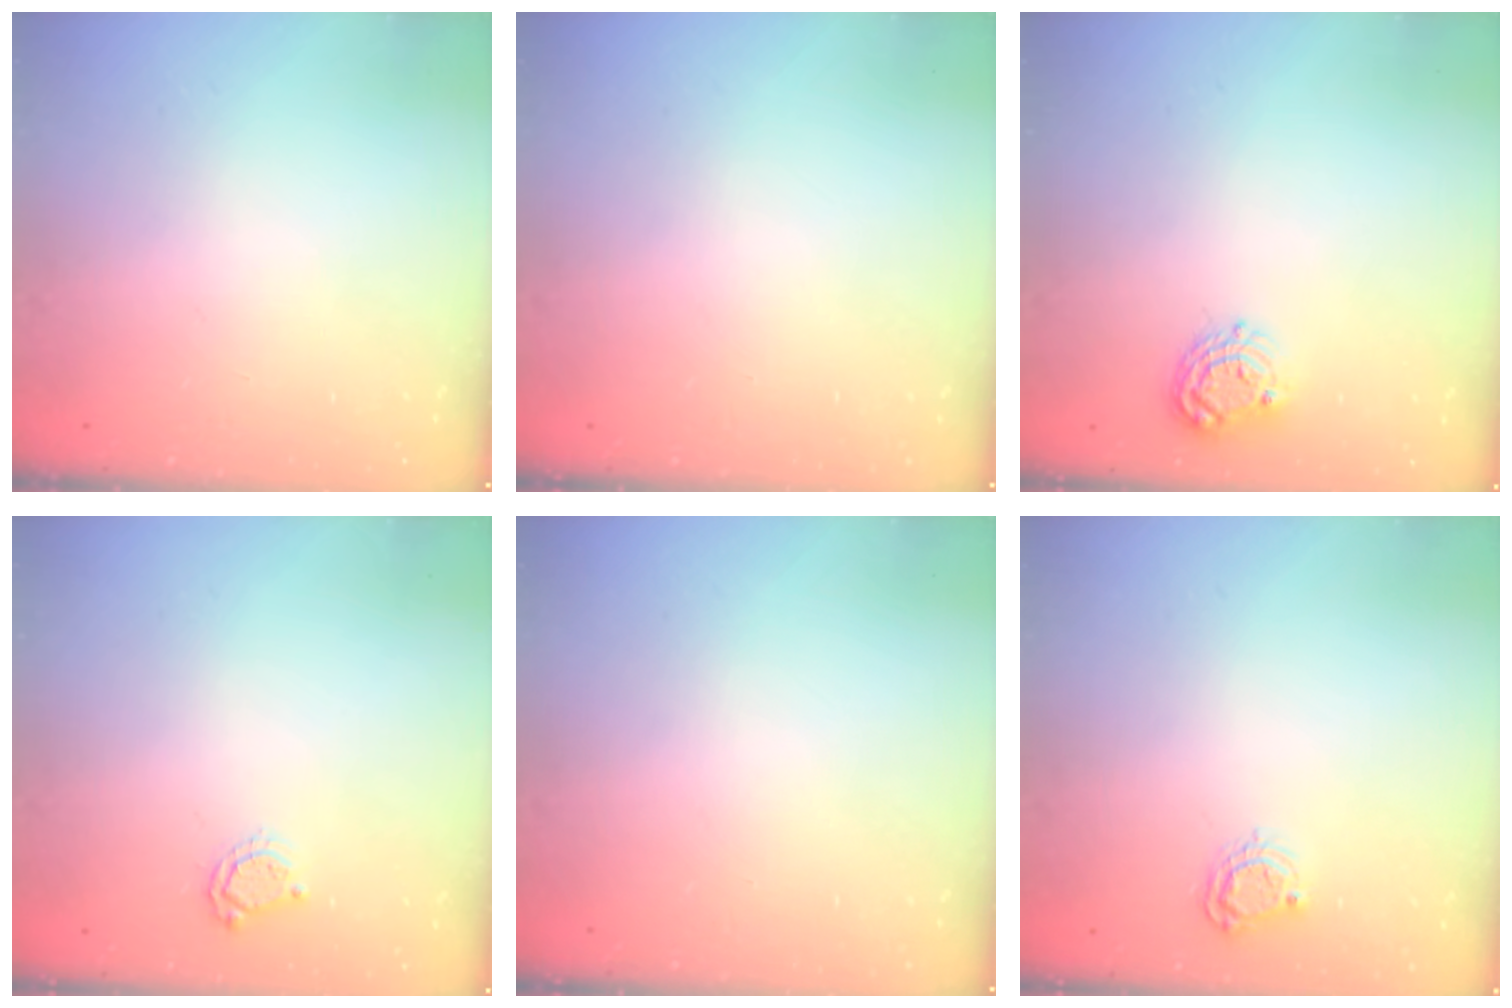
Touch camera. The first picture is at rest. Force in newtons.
{"total": 0.0}
{"total": 7.5, "press": 7.5, "slide": 0.5}
{"total": 5.3, "press": 5.3, "slide": 0.5}
{"total": 0.0}
{"total": 5.0, "press": 5.0, "slide": 0.6}